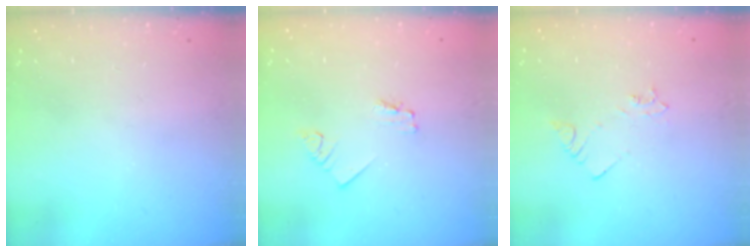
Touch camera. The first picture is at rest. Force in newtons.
{"total": 1.7, "press": 1.7, "slide": 0.3}
{"total": 2.5, "press": 2.5, "slide": 0.3}